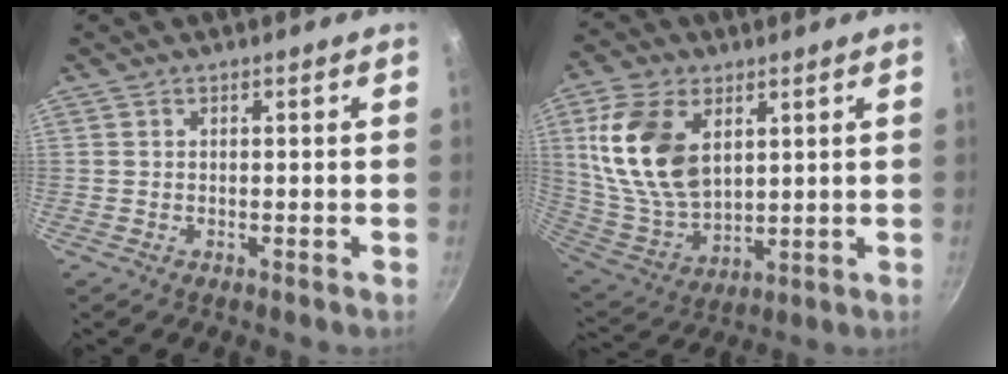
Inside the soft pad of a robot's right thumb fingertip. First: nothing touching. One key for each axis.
{"total": 17.6, "fx": 5.2, "fy": 10.8, "fz": 12.9, "tx": -0.232, "ty": -0.021, "tz": 0.114}